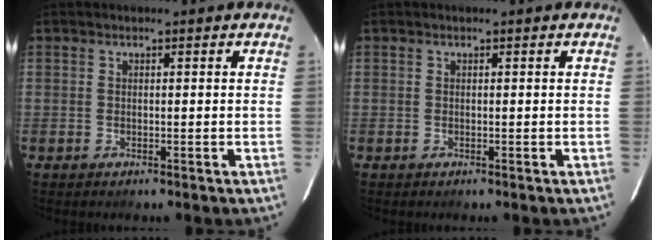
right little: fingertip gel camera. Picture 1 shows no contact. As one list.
[{"total": 0.0}]